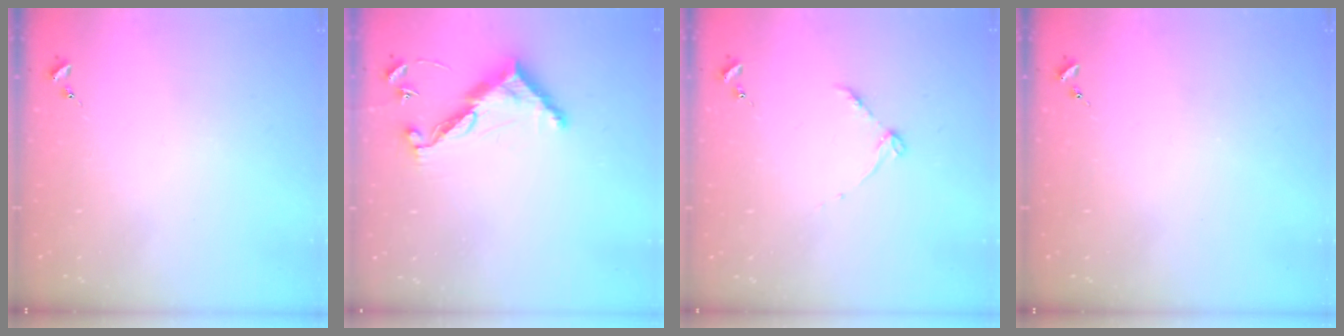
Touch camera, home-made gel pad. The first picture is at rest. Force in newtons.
{"total": 10.6, "press": 10.6, "slide": 0.4}
{"total": 4.0, "press": 4.0, "slide": 0.5}
{"total": 0.0}